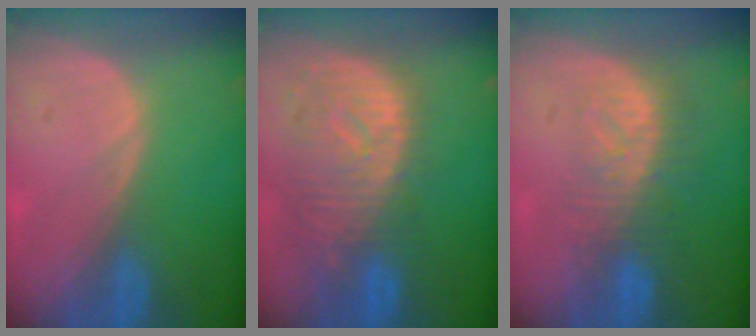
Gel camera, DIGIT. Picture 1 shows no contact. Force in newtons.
{"total": 10.9, "press": 9.6, "slide": 5.2}
{"total": 8.3, "press": 7.2, "slide": 4.1}